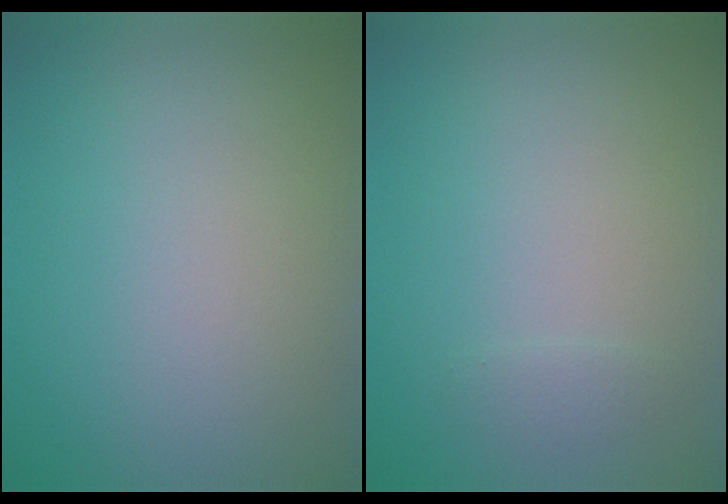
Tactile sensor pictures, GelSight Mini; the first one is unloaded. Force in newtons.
{"total": 0.6, "press": 0.6, "slide": 0.0}